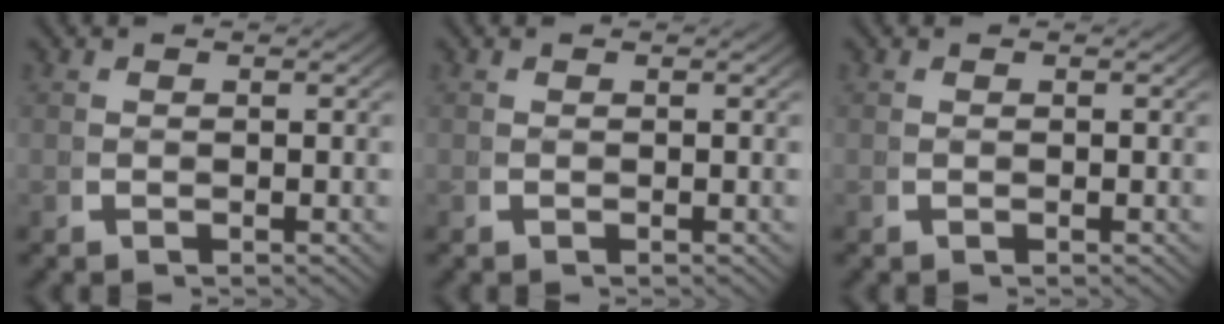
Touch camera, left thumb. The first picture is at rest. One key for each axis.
{"total": 0.0}
{"total": 0.0}